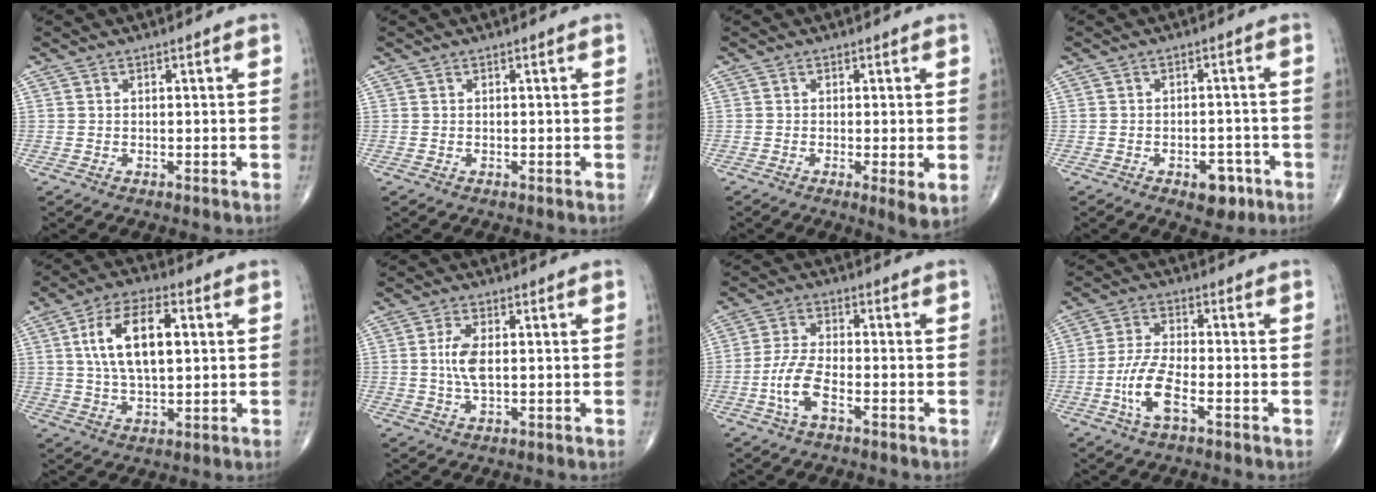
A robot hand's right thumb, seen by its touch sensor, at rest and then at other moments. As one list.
[{"total": 0.0}, {"total": 3.6, "force": [-0.6, 0.7, 3.5], "torque": [-0.064, -0.015, -0.014]}, {"total": 5.4, "force": [-2.8, 3.0, 3.4], "torque": [-0.027, 0.016, -0.034]}, {"total": 13.5, "force": [2.7, 6.5, 11.5], "torque": [-0.203, 0.006, 0.049]}, {"total": 5.3, "force": [0.3, 2.3, 4.8], "torque": [-0.105, 0.000, 0.004]}, {"total": 6.4, "force": [-2.6, 2.4, 5.3], "torque": [-0.123, 0.017, -0.052]}, {"total": 8.0, "force": [-3.1, 2.7, 6.8], "torque": [-0.151, 0.015, -0.061]}]